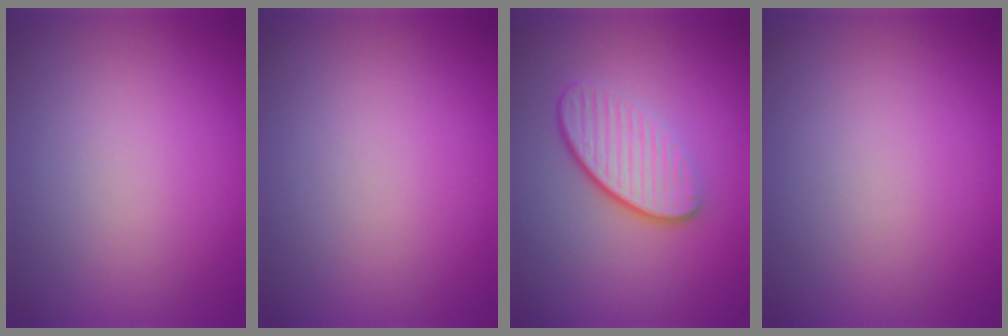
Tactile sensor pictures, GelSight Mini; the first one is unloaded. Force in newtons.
{"total": 0.0}
{"total": 4.3, "press": 3.1, "slide": 3.0}
{"total": 0.0}